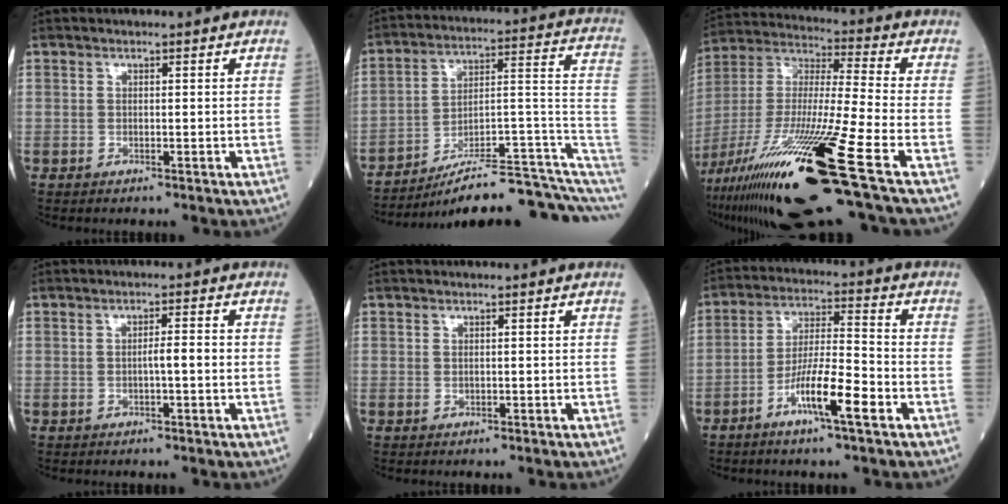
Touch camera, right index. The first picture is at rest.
{"total": 19.2, "force": [-15.3, 1.2, 11.6], "torque": [-0.101, 0.056, -0.224]}
{"total": 27.1, "force": [-14.0, 1.1, 23.2], "torque": [-0.449, -0.059, -0.255]}
{"total": 2.5, "force": [-0.3, 0.1, 2.5], "torque": [-0.040, 0.002, -0.006]}
{"total": 0.0}
{"total": 9.8, "force": [-4.7, 0.7, 8.6], "torque": [-0.161, -0.004, -0.087]}